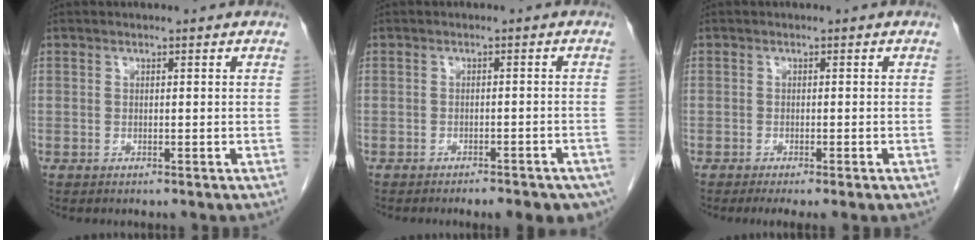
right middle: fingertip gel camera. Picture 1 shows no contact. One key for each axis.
{"total": 9.0, "fx": -7.1, "fy": 2.7, "fz": 4.8, "tx": -0.047, "ty": -0.003, "tz": -0.083}
{"total": 4.2, "fx": -2.9, "fy": 0.3, "fz": 2.9, "tx": -0.032, "ty": -0.010, "tz": -0.041}